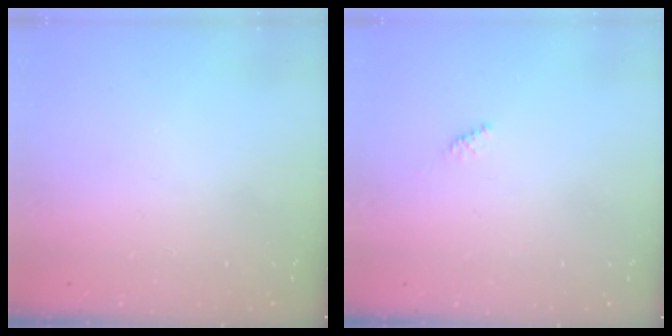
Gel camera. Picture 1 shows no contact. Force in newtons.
{"total": 1.6, "press": 1.5, "slide": 0.4}